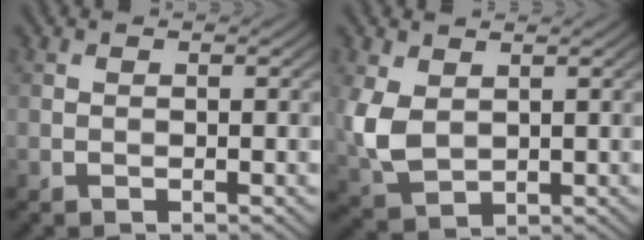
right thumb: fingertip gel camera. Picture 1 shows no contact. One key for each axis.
{"total": 5.7, "fx": 1.1, "fy": 3.8, "fz": 4.1, "tx": -0.114, "ty": -0.004, "tz": 0.025}